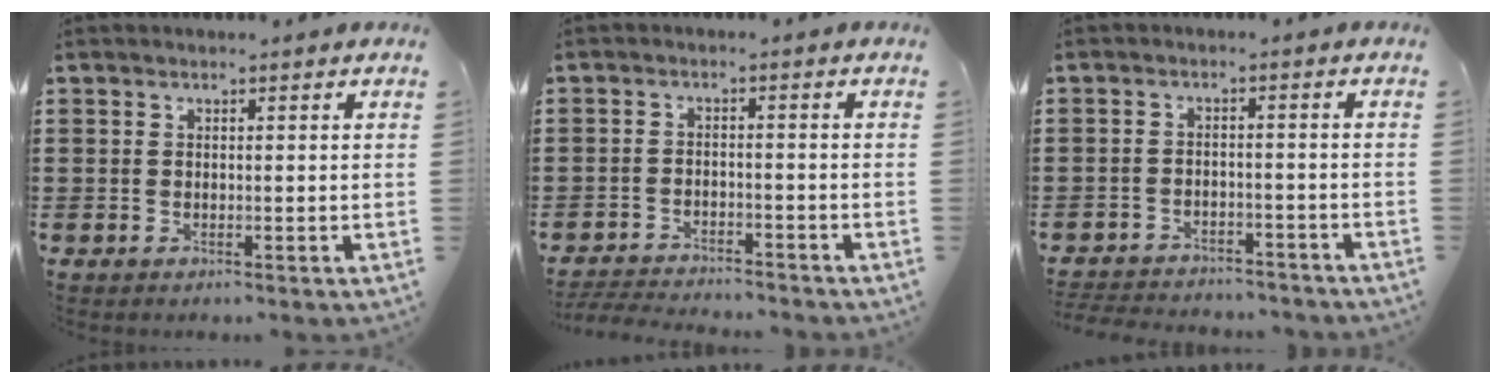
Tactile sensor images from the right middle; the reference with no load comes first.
{"total": 3.5, "force": [-3.4, 0.3, 0.3], "torque": [-0.015, -0.001, -0.076]}
{"total": 3.3, "force": [-3.3, 0.3, 0.1], "torque": [-0.005, 0.000, -0.070]}